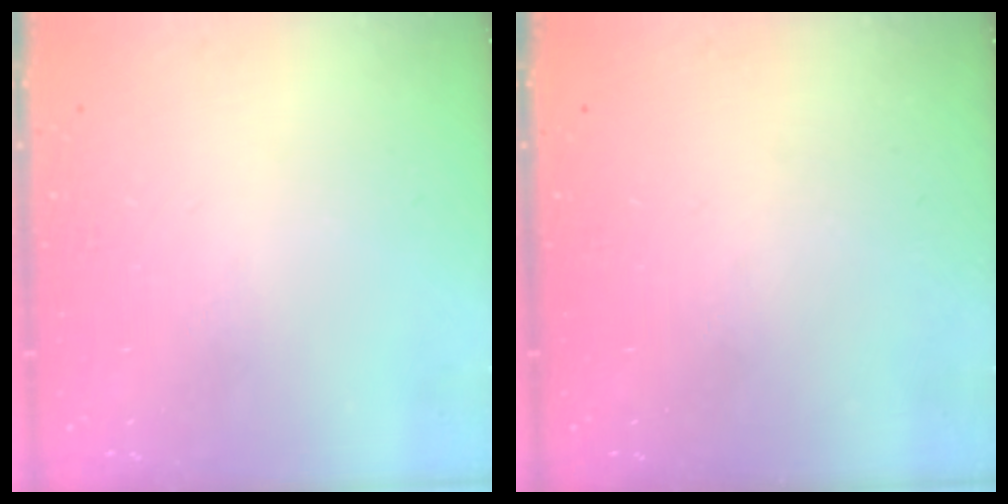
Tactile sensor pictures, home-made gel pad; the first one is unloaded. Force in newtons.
{"total": 0.0}